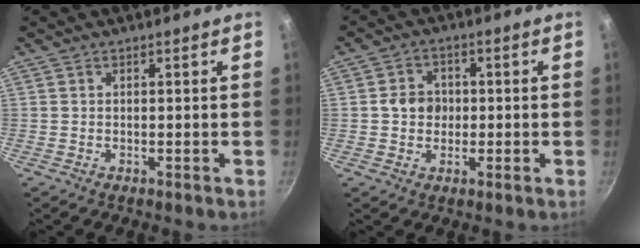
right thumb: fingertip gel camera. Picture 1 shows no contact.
{"total": 5.1, "force": [-0.1, 4.5, 2.5], "torque": [-0.015, 0.008, -0.008]}